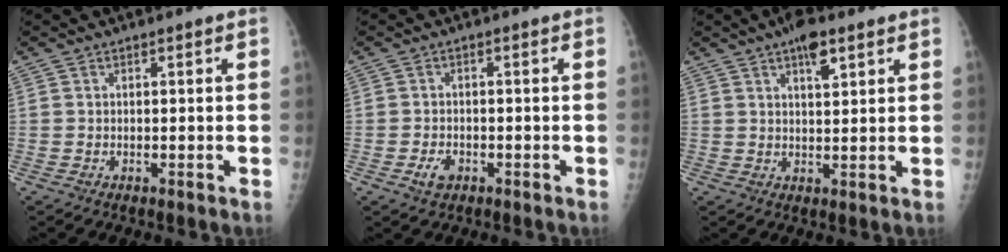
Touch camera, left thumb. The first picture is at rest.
{"total": 2.8, "force": [-1.4, 1.9, 1.6], "torque": [-0.026, 0.004, -0.020]}
{"total": 5.6, "force": [3.2, 2.0, 4.1], "torque": [-0.054, -0.010, 0.048]}